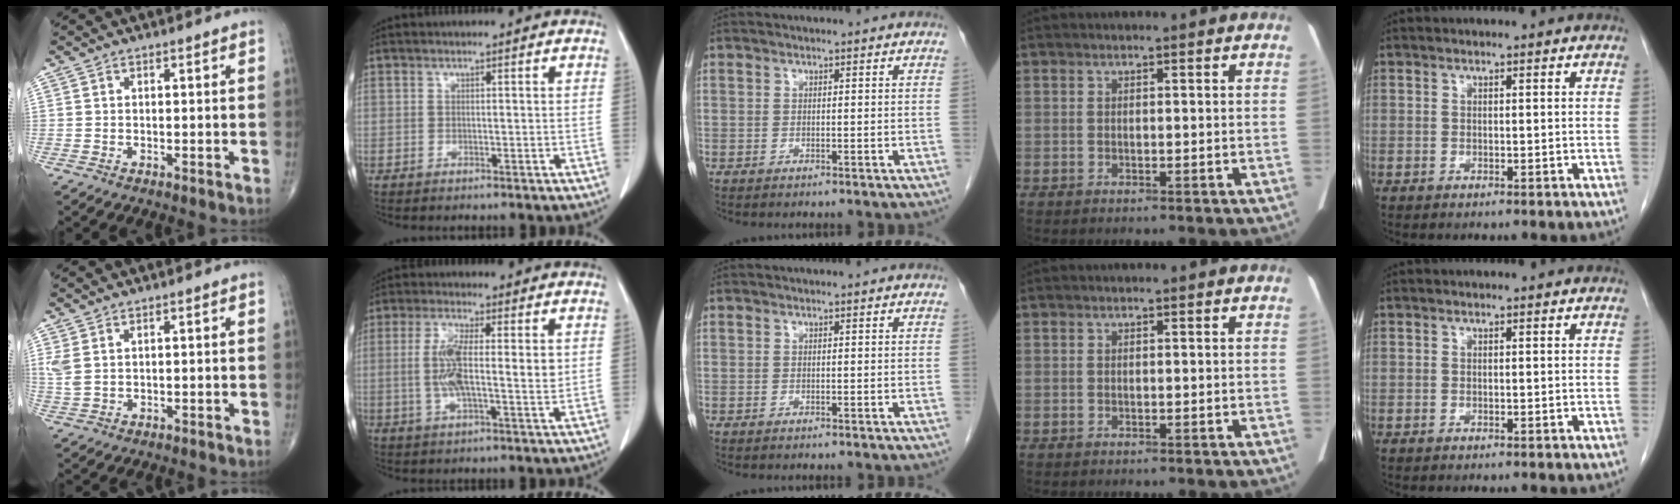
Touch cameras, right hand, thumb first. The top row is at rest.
{"thumb": {"total": 3.1, "force": [1.1, 1.7, 2.3], "torque": [-0.064, 0.005, 0.031]}, "index": {"total": 8.8, "force": [0.9, 2.1, 8.5], "torque": [-0.159, 0.007, 0.016]}}